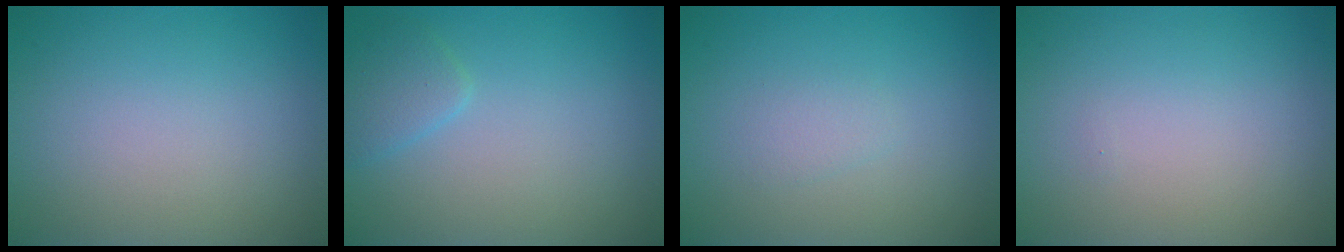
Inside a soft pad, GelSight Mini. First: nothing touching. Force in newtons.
{"total": 1.7, "press": 1.7, "slide": 0.1}
{"total": 0.9, "press": 0.9, "slide": 0.1}
{"total": 0.0}